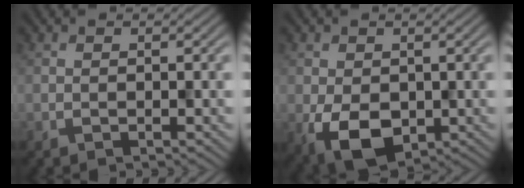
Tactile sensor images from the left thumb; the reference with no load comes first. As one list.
[{"total": 7.6, "force": [-2.3, 4.8, 5.4], "torque": [-0.113, -0.025, -0.034]}]